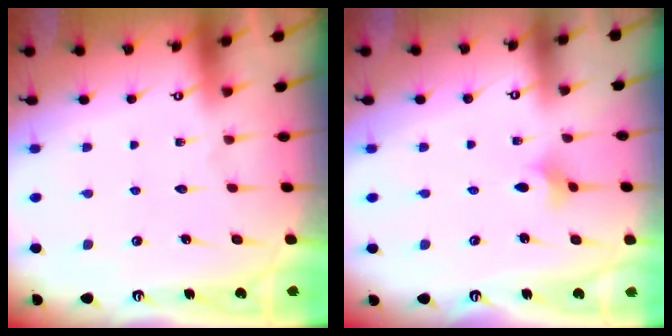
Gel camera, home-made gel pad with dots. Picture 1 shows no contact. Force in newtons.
{"total": 2.6, "press": 2.5, "slide": 0.5}